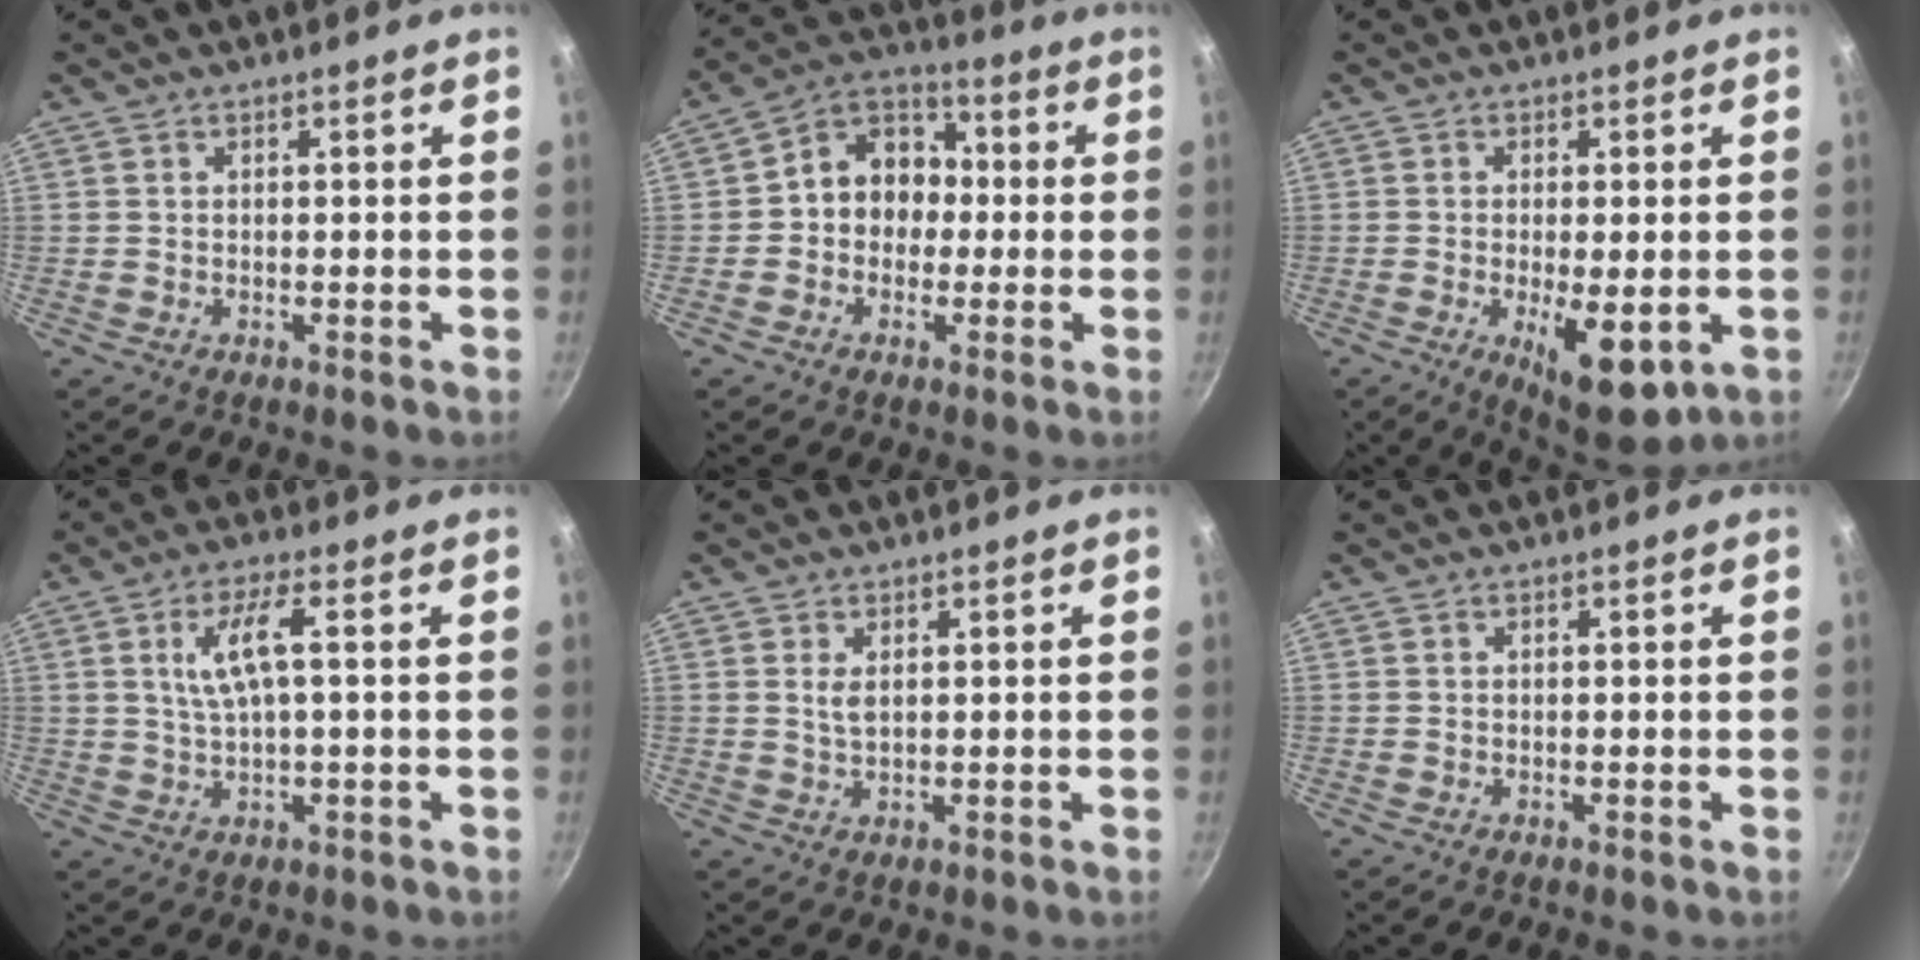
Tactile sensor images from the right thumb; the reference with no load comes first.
{"total": 10.8, "force": [-0.3, 9.2, 5.8], "torque": [-0.042, 0.036, -0.028]}
{"total": 9.9, "force": [-2.4, 3.6, 8.9], "torque": [-0.126, -0.005, -0.023]}
{"total": 6.9, "force": [1.2, 1.6, 6.6], "torque": [-0.139, 0.008, 0.028]}
{"total": 2.2, "force": [0.7, 1.1, 1.8], "torque": [-0.033, -0.005, 0.015]}
{"total": 0.0}